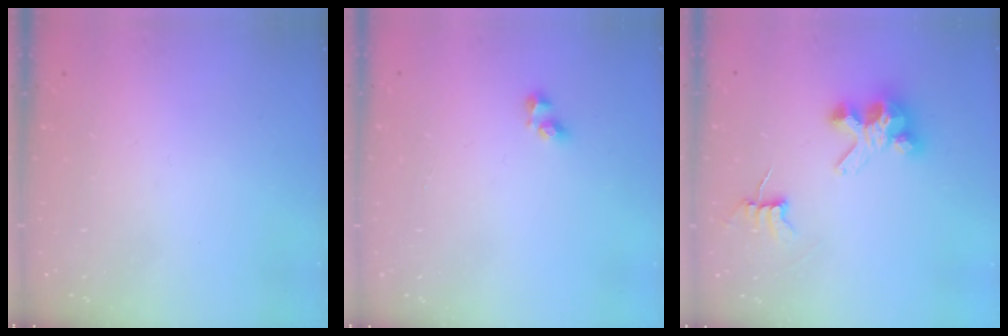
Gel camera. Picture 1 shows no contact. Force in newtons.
{"total": 3.5, "press": 3.4, "slide": 0.9}
{"total": 6.9, "press": 6.9, "slide": 0.5}